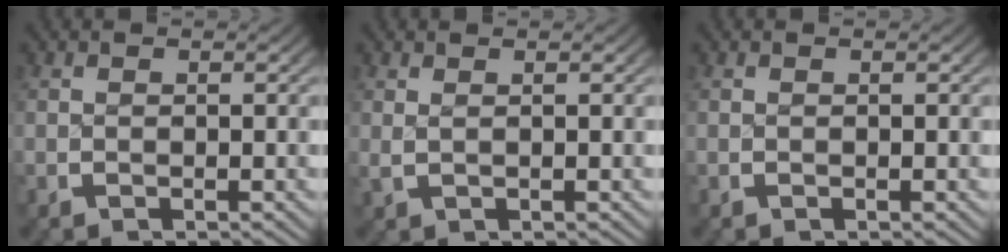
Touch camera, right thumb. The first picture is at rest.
{"total": 0.8, "force": [0.5, 0.2, 0.6], "torque": [-0.018, -0.002, 0.016]}
{"total": 0.0}